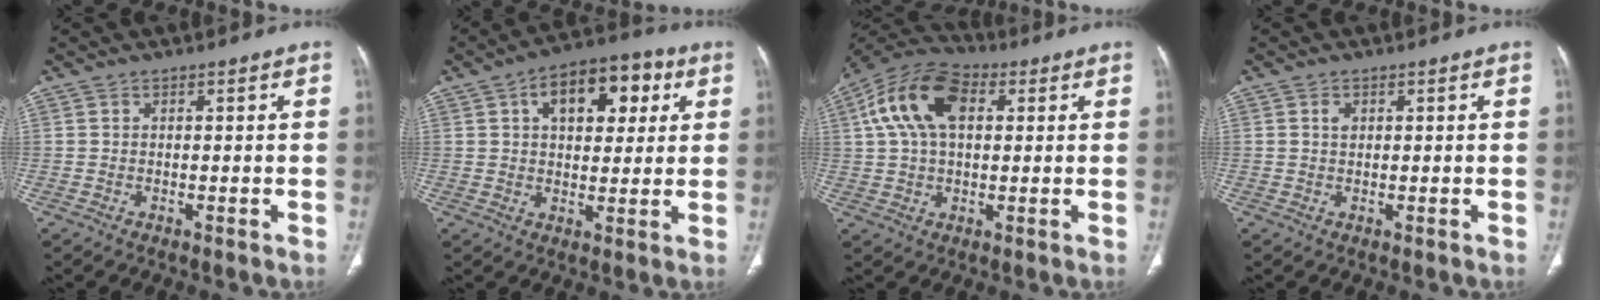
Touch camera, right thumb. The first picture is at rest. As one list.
[{"total": 13.5, "force": [4.7, 7.9, 9.9], "torque": [-0.101, 0.013, 0.066]}, {"total": 14.4, "force": [3.8, 8.7, 10.9], "torque": [-0.206, 0.025, 0.063]}, {"total": 1.3, "force": [0.4, 1.0, 0.7], "torque": [-0.005, 0.002, 0.007]}]